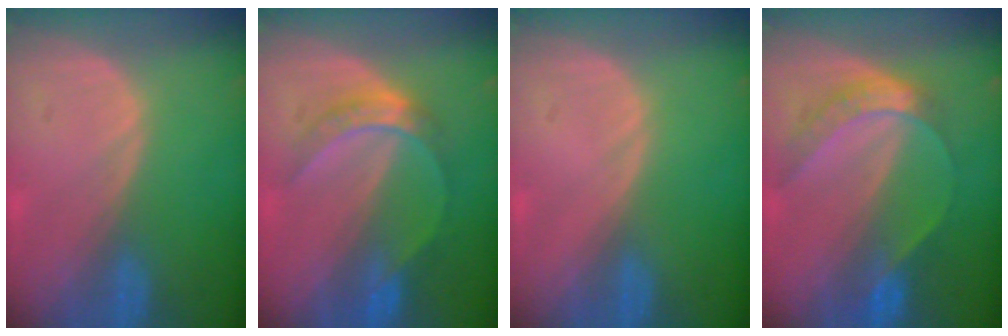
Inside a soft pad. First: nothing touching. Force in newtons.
{"total": 5.2, "press": 5.2, "slide": 0.5}
{"total": 0.0}
{"total": 6.8, "press": 5.5, "slide": 4.0}